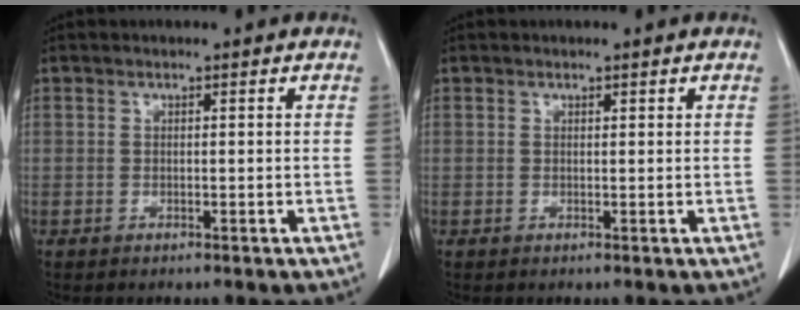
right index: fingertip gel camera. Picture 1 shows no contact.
{"total": 0.0}